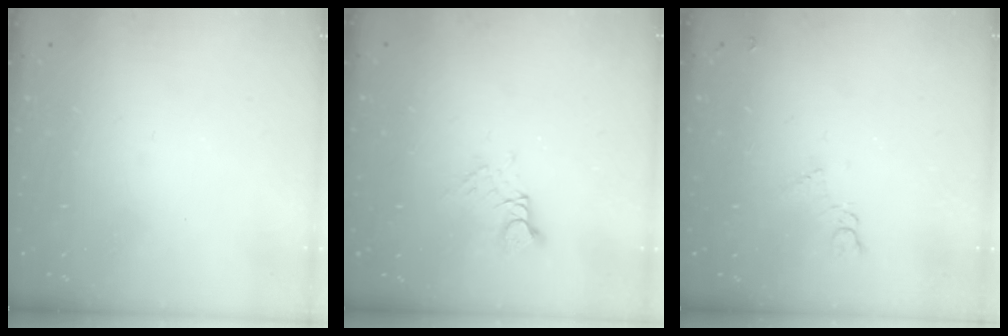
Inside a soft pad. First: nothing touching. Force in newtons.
{"total": 3.8, "press": 3.7, "slide": 0.6}
{"total": 5.2, "press": 5.1, "slide": 0.8}